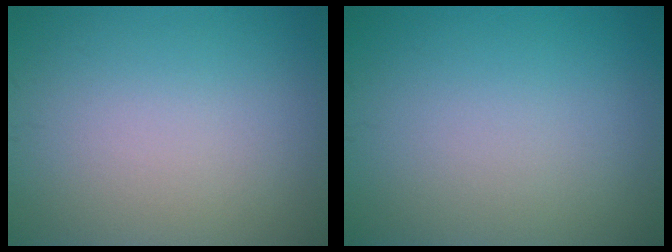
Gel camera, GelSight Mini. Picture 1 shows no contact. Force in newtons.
{"total": 0.0}